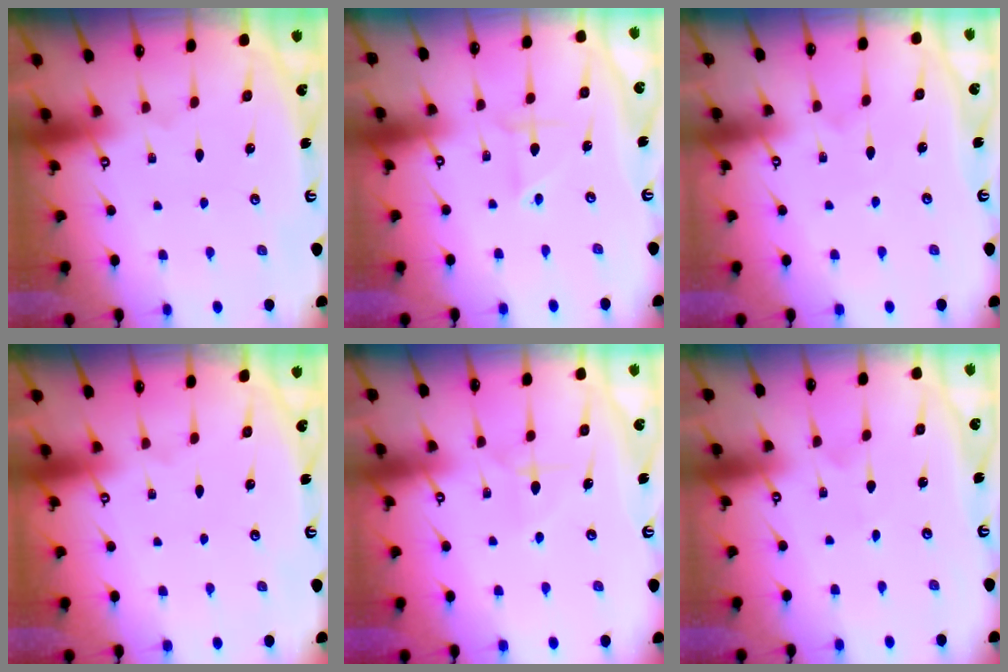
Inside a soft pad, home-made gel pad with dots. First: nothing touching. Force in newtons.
{"total": 3.4, "press": 3.3, "slide": 0.6}
{"total": 3.2, "press": 3.2, "slide": 0.4}
{"total": 0.0}
{"total": 7.2, "press": 7.2, "slide": 0.3}
{"total": 0.0}